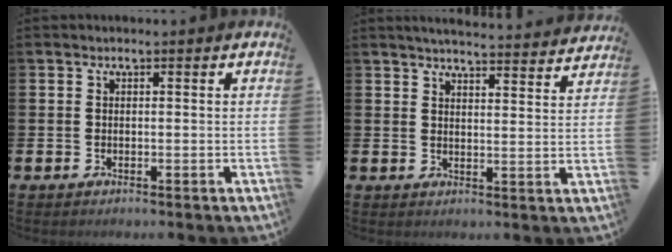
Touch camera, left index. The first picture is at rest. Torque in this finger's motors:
{"motor_torque": [0.66, -1.28, 0.19, 0.04]}